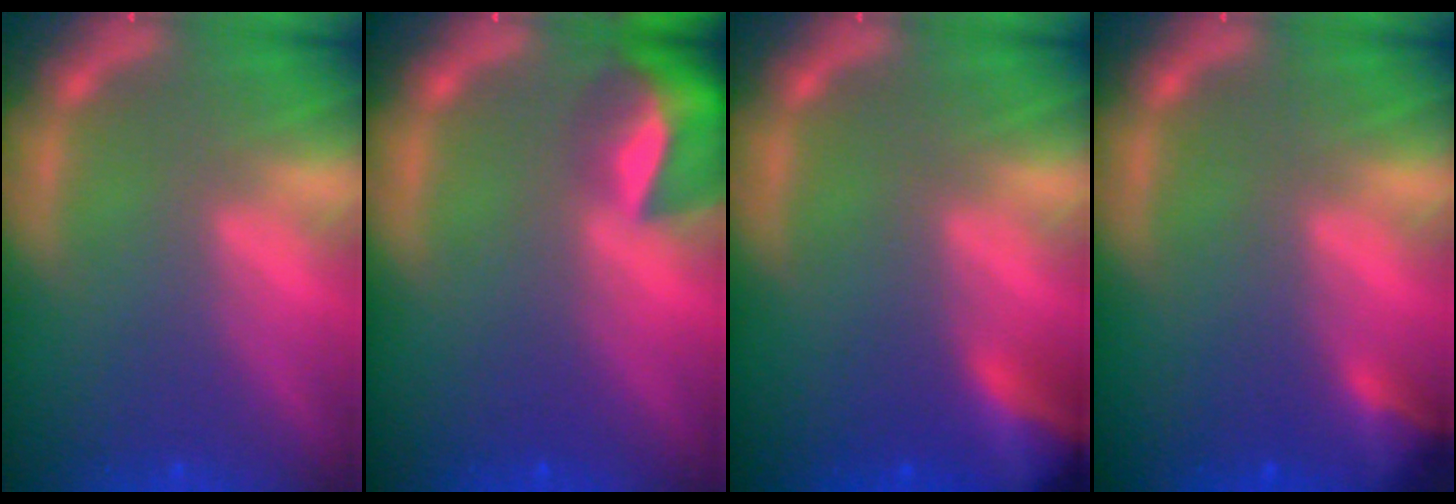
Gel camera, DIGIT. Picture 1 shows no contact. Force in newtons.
{"total": 6.9}
{"total": 4.9}
{"total": 2.4}